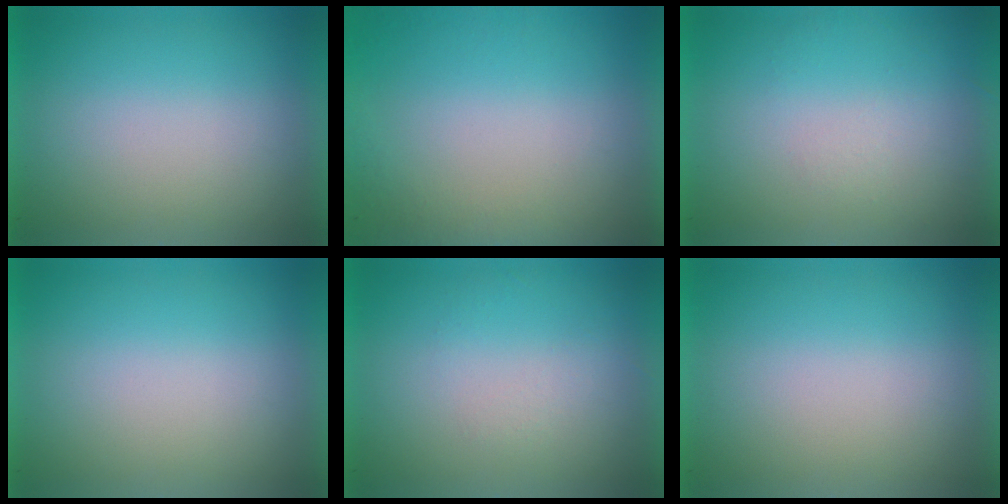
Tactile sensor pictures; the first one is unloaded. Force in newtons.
{"total": 4.9}
{"total": 1.3}
{"total": 0.0}
{"total": 1.2}
{"total": 0.0}